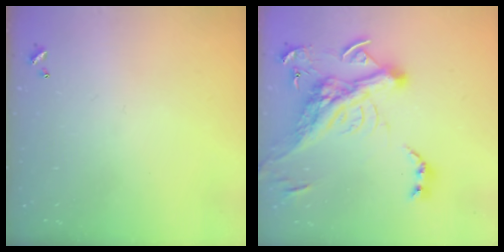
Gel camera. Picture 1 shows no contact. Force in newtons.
{"total": 14.9, "press": 14.6, "slide": 2.7}